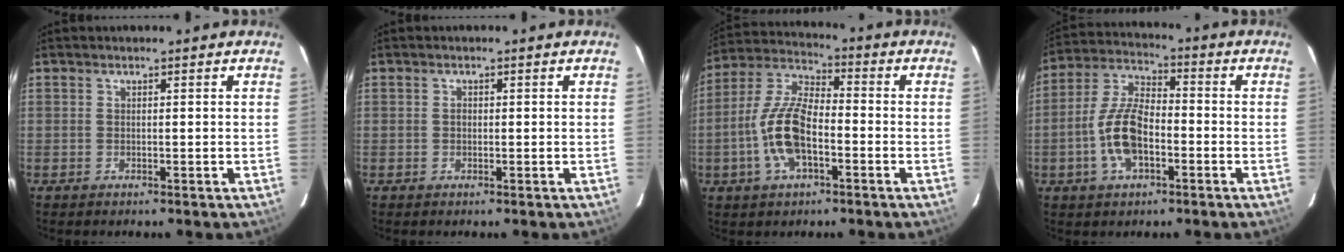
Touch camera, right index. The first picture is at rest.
{"total": 0.6, "force": [-0.1, 0.6, 0.2], "torque": [-0.002, 0.002, -0.002]}
{"total": 12.5, "force": [-3.7, 5.4, 10.6], "torque": [-0.228, 0.005, -0.072]}
{"total": 10.9, "force": [-3.4, 5.3, 9.0], "torque": [-0.193, 0.010, -0.064]}